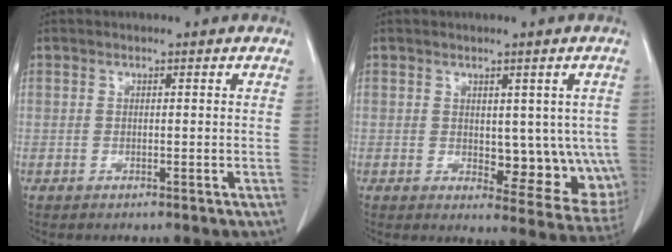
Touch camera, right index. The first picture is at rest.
{"total": 9.6, "force": [-0.3, 5.0, 8.2], "torque": [-0.079, -0.007, 0.009]}